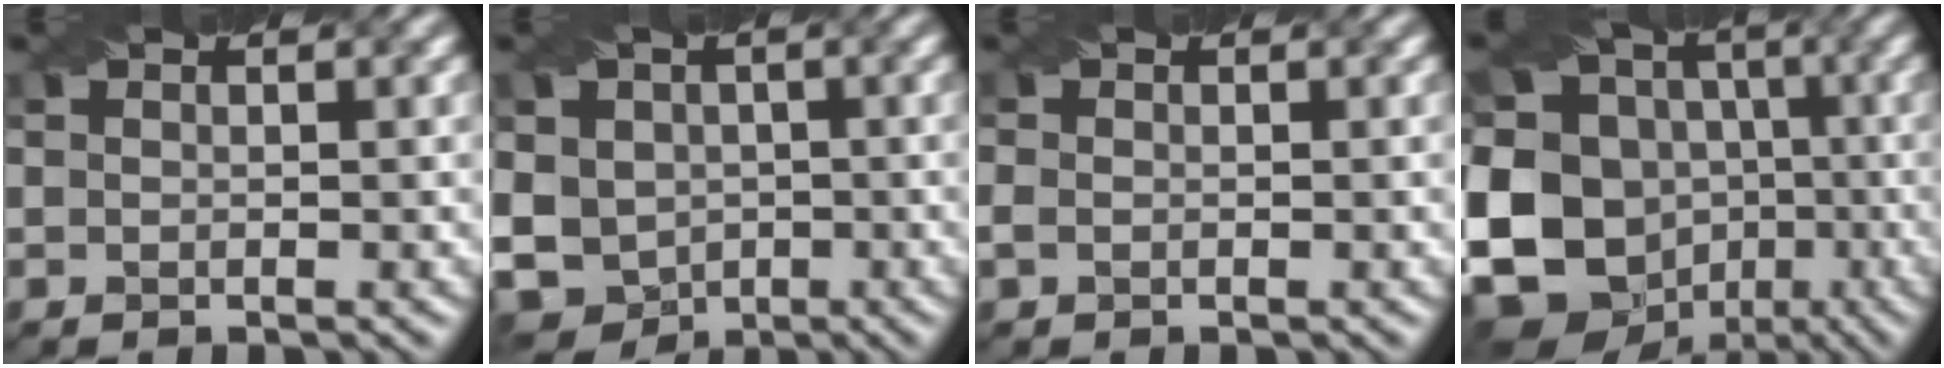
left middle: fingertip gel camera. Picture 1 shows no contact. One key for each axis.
{"total": 6.9, "fx": -1.8, "fy": 6.2, "fz": 2.6, "tx": -0.077, "ty": -0.010, "tz": -0.027}
{"total": 1.0, "fx": -0.7, "fy": -0.5, "fz": -0.5, "tx": -0.010, "ty": -0.005, "tz": 0.011}
{"total": 16.9, "fx": -5.4, "fy": 14.5, "fz": 6.7, "tx": -0.172, "ty": -0.013, "tz": -0.089}